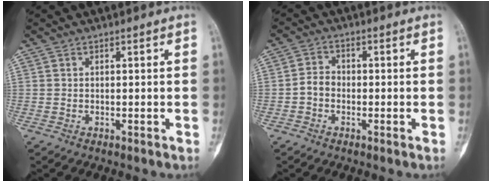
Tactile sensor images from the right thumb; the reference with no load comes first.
{"total": 3.2, "force": [-1.0, 2.6, 1.7], "torque": [-0.023, 0.013, -0.026]}